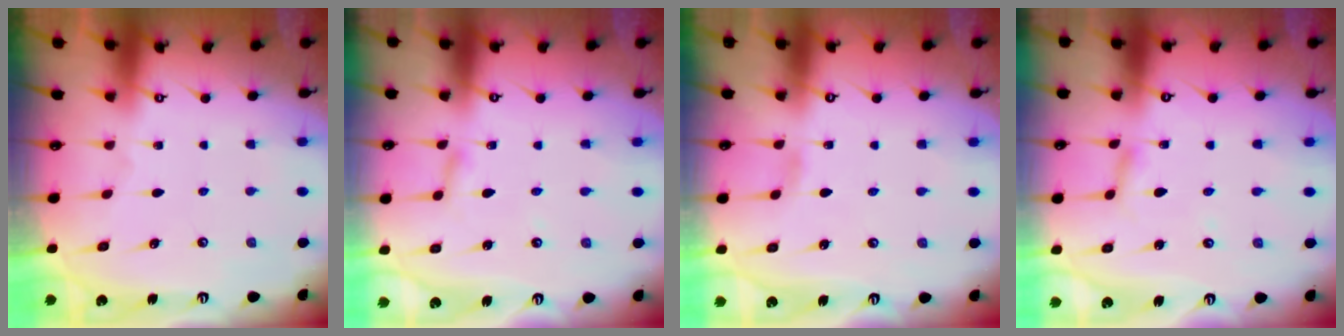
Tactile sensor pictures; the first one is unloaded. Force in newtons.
{"total": 2.4, "press": 2.4, "slide": 0.2}
{"total": 1.9, "press": 1.9, "slide": 0.2}
{"total": 2.7, "press": 2.6, "slide": 0.3}